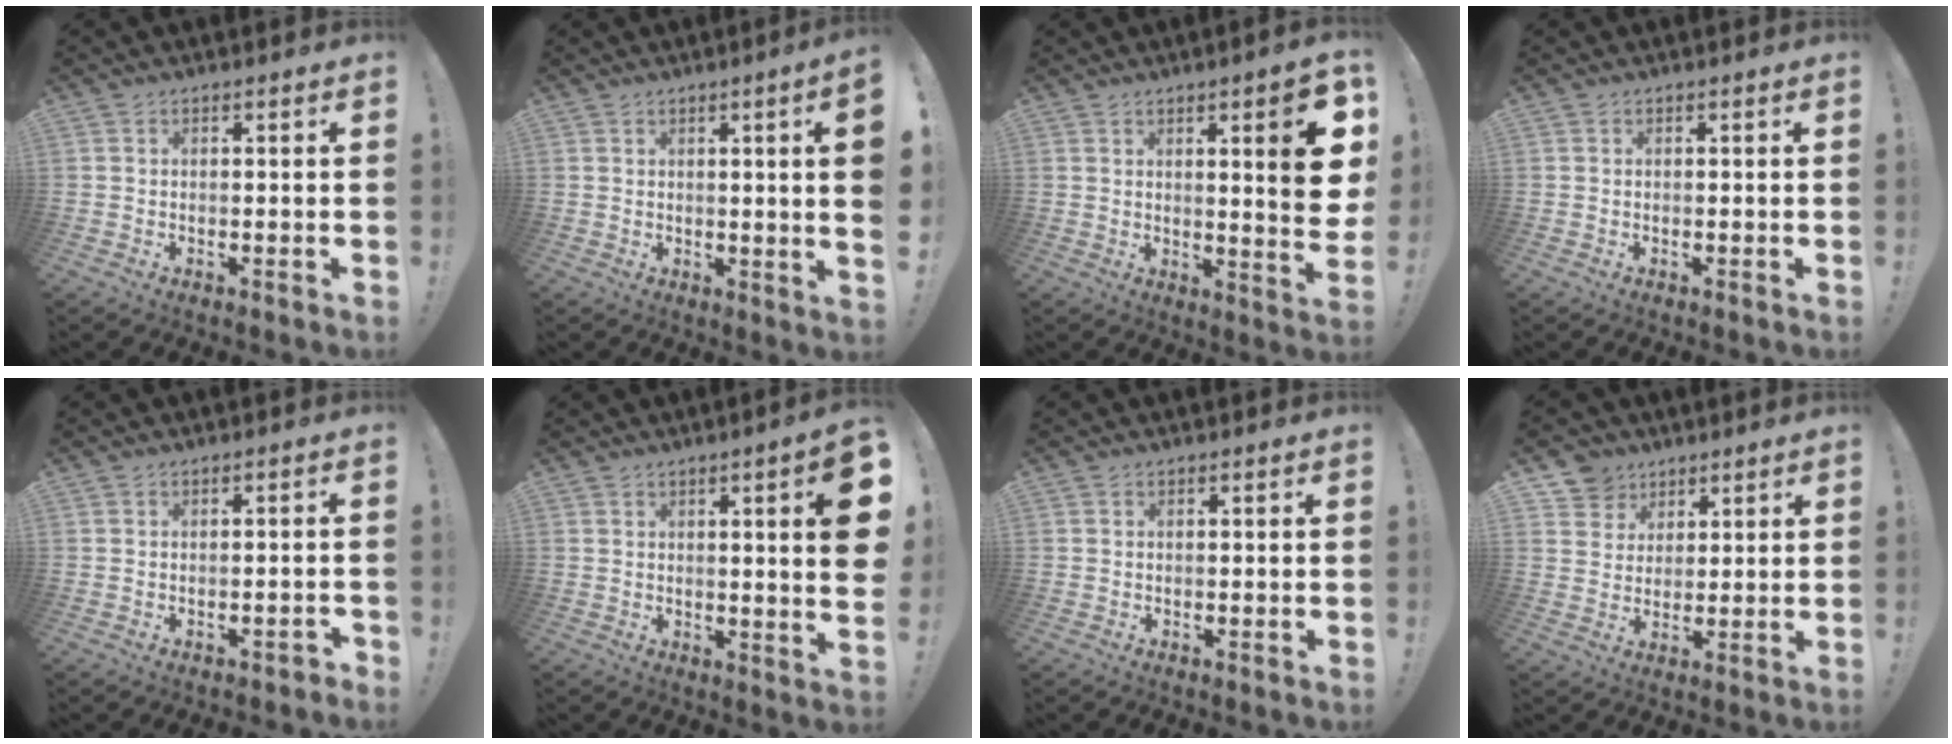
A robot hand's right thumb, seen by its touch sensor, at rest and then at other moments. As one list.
[{"total": 5.5, "force": [1.0, -0.8, 5.3], "torque": [-0.076, -0.010, 0.014]}, {"total": 12.0, "force": [3.4, 1.6, 11.4], "torque": [-0.136, -0.035, 0.043]}, {"total": 0.0}, {"total": 1.5, "force": [-1.2, 0.1, 0.9], "torque": [-0.019, 0.006, -0.021]}, {"total": 9.8, "force": [1.9, 0.8, 9.5], "torque": [-0.118, -0.020, 0.027]}, {"total": 0.0}, {"total": 7.2, "force": [4.5, 5.6, 0.6], "torque": [-0.009, -0.035, 0.089]}]